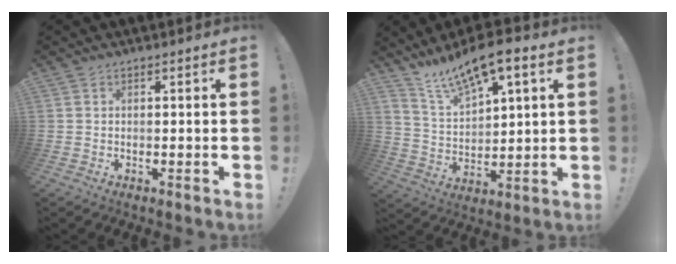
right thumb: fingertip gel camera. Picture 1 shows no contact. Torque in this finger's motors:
{"motor_torque": [0.65, 0.67, 0.20, 0.20, 0.05]}